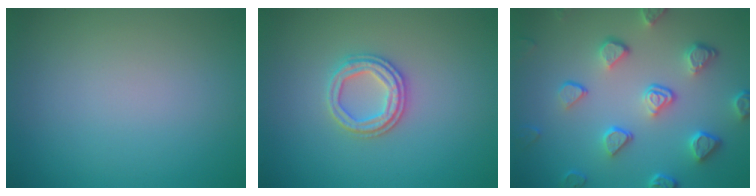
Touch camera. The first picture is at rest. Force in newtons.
{"total": 2.8, "press": 2.6, "slide": 1.0}
{"total": 5.4, "press": 4.2, "slide": 3.4}